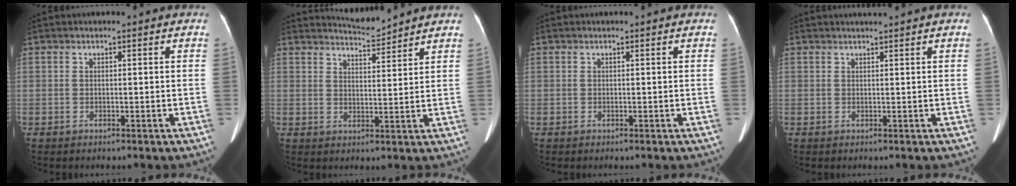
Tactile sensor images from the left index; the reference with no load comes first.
{"total": 4.9, "force": [4.9, -0.3, 0.0], "torque": [-0.012, -0.004, 0.078]}
{"total": 0.0}
{"total": 1.5, "force": [1.4, -0.3, 0.3], "torque": [-0.005, 0.011, 0.029]}